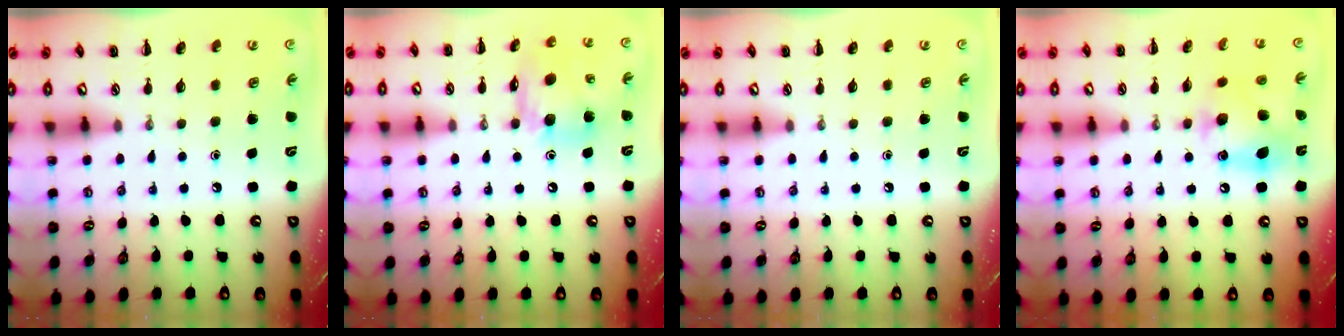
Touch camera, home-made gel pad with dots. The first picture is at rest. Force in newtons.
{"total": 14.1, "press": 14.0, "slide": 1.8}
{"total": 0.0}
{"total": 12.1, "press": 12.0, "slide": 1.6}